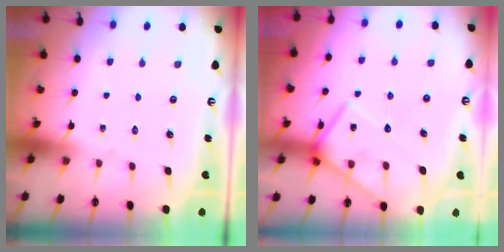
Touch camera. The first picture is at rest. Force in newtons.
{"total": 11.5, "press": 11.5, "slide": 1.0}